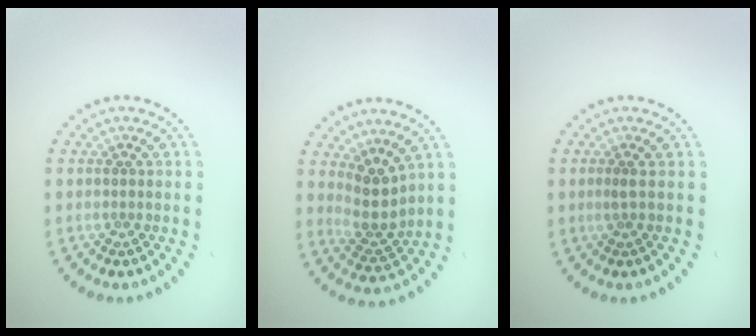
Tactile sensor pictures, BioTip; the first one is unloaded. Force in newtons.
{"total": 3.1, "press": 2.4, "slide": 2.0}
{"total": 0.7, "press": 0.4, "slide": 0.5}